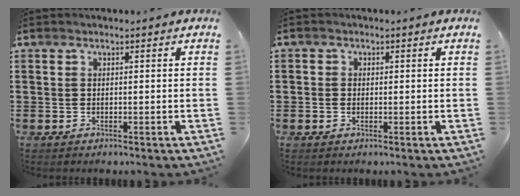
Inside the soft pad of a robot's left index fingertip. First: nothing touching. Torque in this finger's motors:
{"motor_torque": [-0.88, 1.26, -0.01, -0.01]}